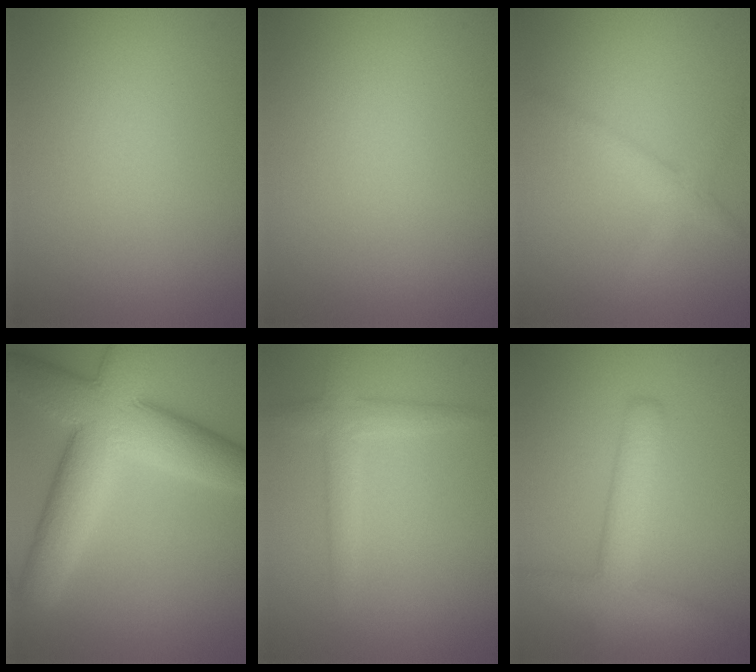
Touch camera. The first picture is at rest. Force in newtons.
{"total": 0.0}
{"total": 2.2, "press": 2.2, "slide": 0.1}
{"total": 10.4, "press": 10.4, "slide": 0.3}
{"total": 2.5, "press": 2.5, "slide": 0.1}
{"total": 4.5, "press": 4.5, "slide": 0.2}